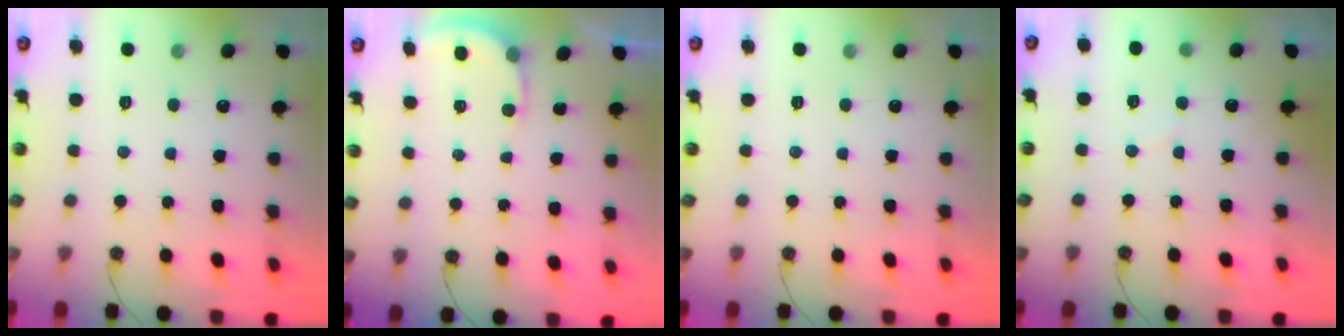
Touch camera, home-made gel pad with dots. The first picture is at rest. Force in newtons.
{"total": 2.7, "press": 2.7, "slide": 0.2}
{"total": 0.0}
{"total": 2.8, "press": 2.8, "slide": 0.3}